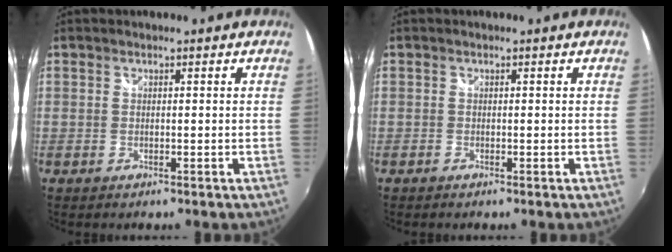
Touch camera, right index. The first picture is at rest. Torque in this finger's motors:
{"motor_torque": [0.06, -0.03, 0.04, 0.00]}